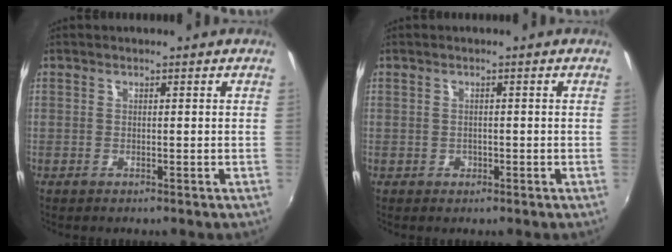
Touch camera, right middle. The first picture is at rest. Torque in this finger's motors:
{"motor_torque": [0.32, -0.13, 0.03, 0.01]}